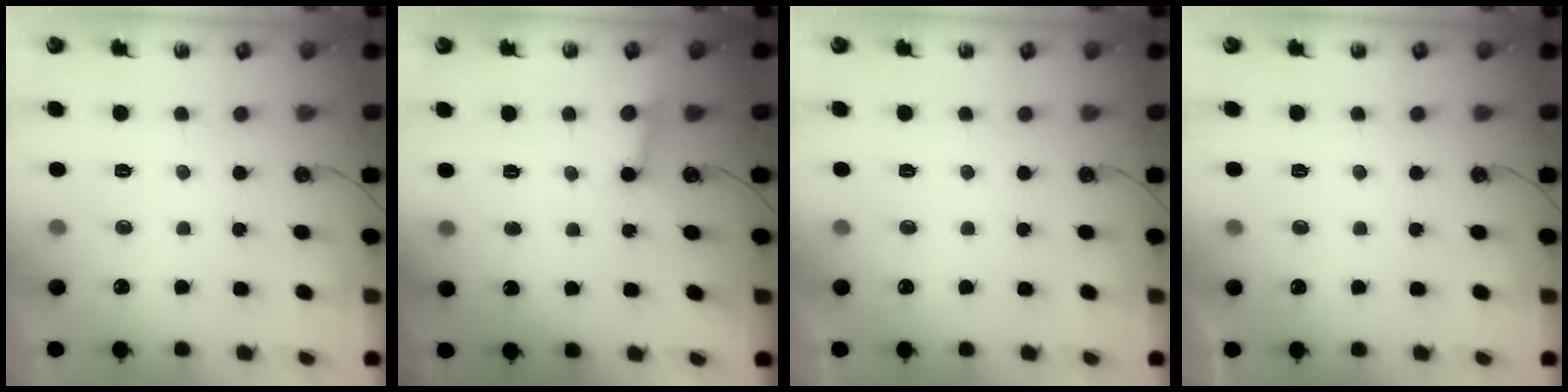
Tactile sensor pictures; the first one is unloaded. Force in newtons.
{"total": 3.4, "press": 3.4, "slide": 0.4}
{"total": 0.0}
{"total": 0.0}